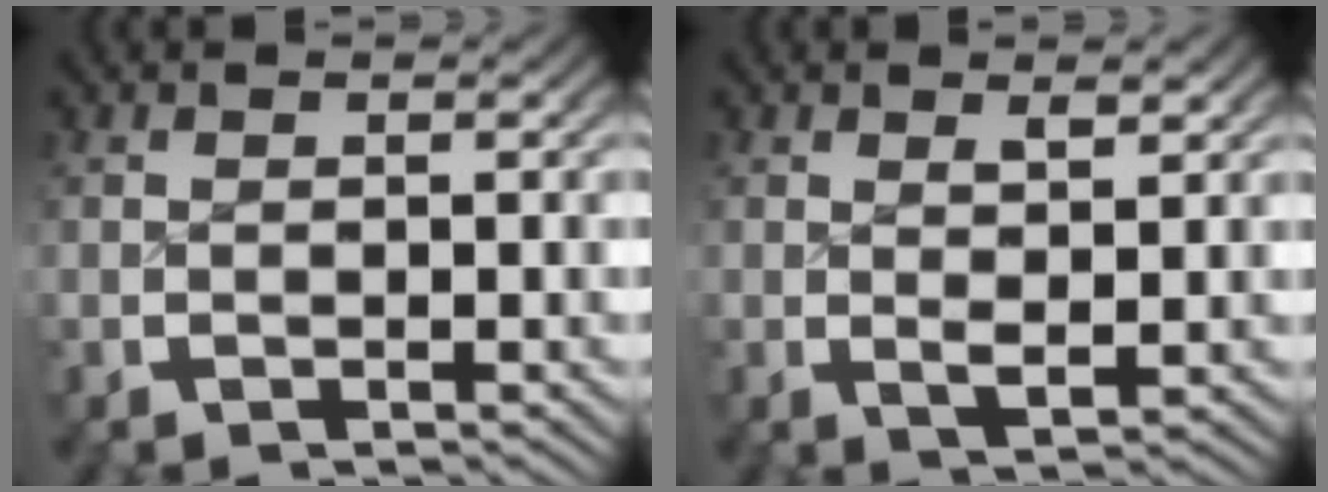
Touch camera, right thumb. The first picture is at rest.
{"total": 1.8, "force": [0.8, 0.6, 1.5], "torque": [-0.025, -0.006, 0.020]}